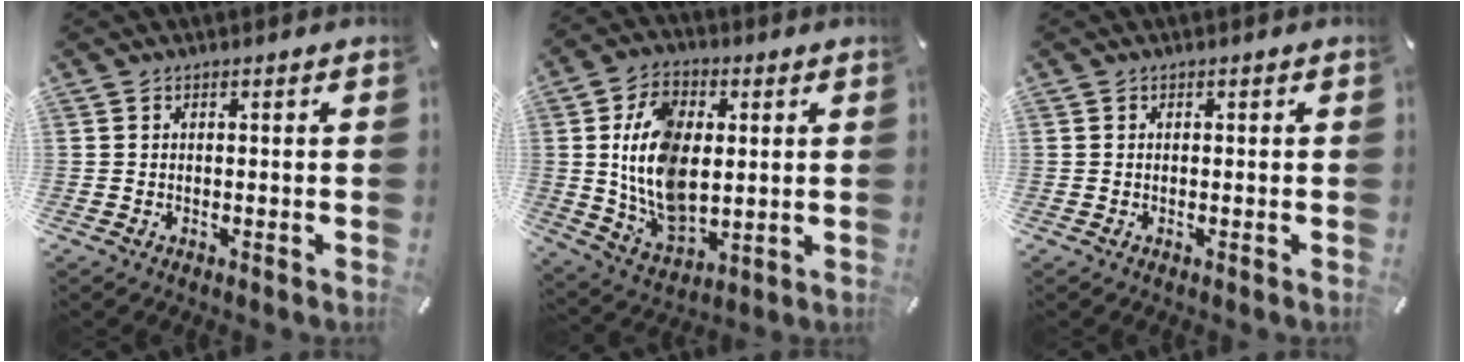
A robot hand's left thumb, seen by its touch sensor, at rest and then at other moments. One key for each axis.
{"total": 16.4, "fx": 1.7, "fy": 11.1, "fz": 12.0, "tx": -0.250, "ty": 0.000, "tz": 0.029}
{"total": 0.0}